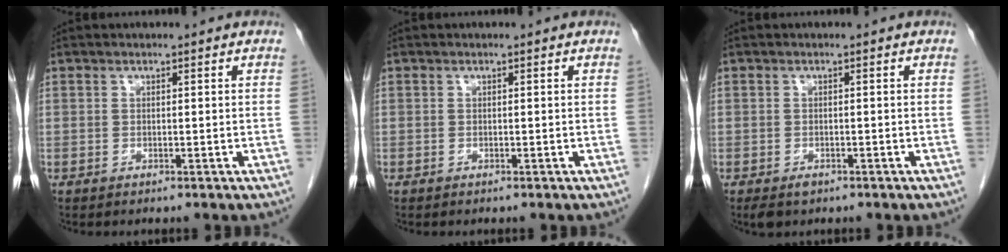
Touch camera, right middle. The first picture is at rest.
{"total": 0.0}
{"total": 2.2, "force": [-1.4, 1.2, 1.2], "torque": [-0.022, -0.003, -0.015]}